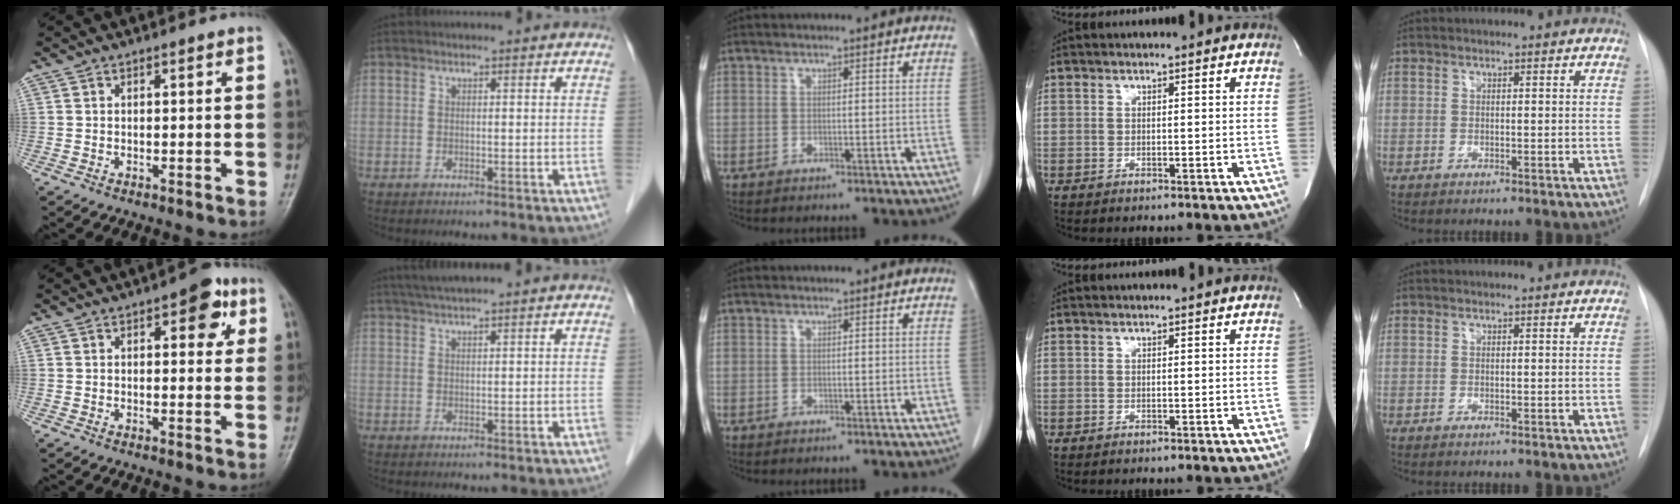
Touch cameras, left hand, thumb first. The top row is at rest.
{"thumb": {"total": 6.6, "force": [2.6, 3.2, 5.2], "torque": [-0.035, -0.002, 0.023]}, "index": {"total": 3.4, "force": [2.8, -0.6, 1.9], "torque": [-0.032, 0.021, 0.053]}}